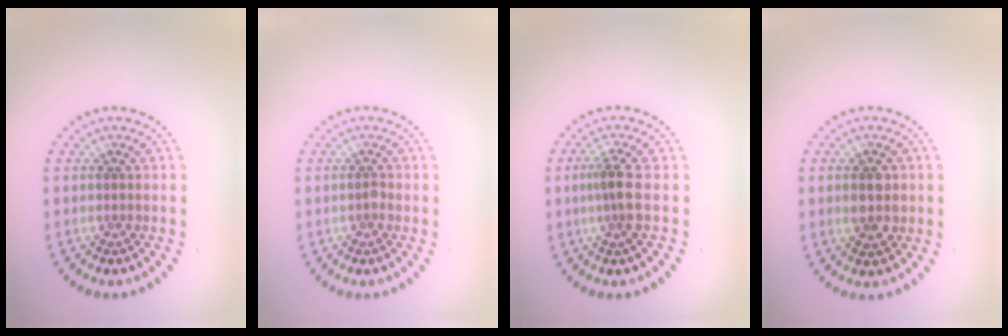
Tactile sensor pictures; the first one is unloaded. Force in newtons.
{"total": 0.7, "press": 0.5, "slide": 0.5}
{"total": 2.4, "press": 1.8, "slide": 1.6}
{"total": 2.6, "press": 2.5, "slide": 0.2}